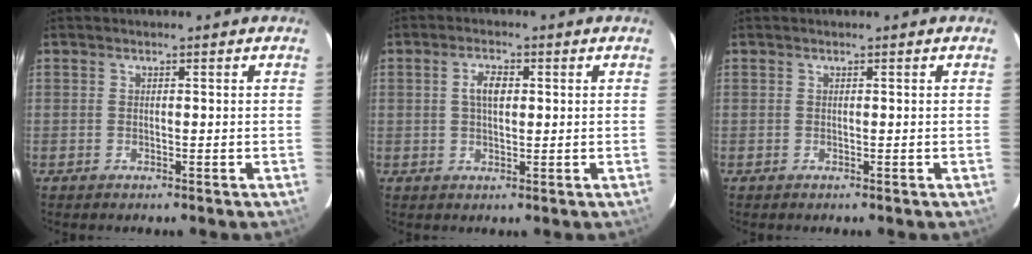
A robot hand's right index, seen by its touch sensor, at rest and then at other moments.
{"total": 3.7, "force": [0.7, 1.8, 3.1], "torque": [-0.057, 0.009, 0.014]}
{"total": 0.0}